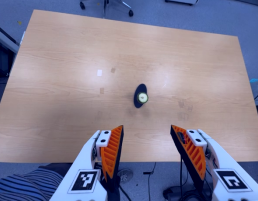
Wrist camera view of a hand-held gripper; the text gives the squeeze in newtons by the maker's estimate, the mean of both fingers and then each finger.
{"total": 0.0}